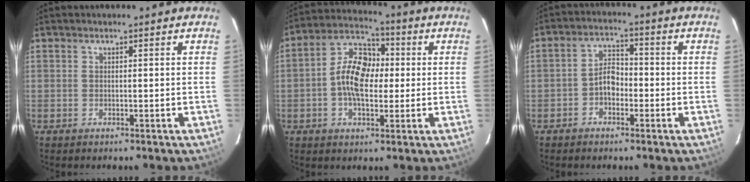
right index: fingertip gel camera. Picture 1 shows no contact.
{"total": 10.9, "force": [-0.3, 6.5, 8.8], "torque": [-0.170, 0.024, -0.012]}
{"total": 4.3, "force": [-1.8, 2.9, 2.7], "torque": [-0.048, 0.015, -0.031]}